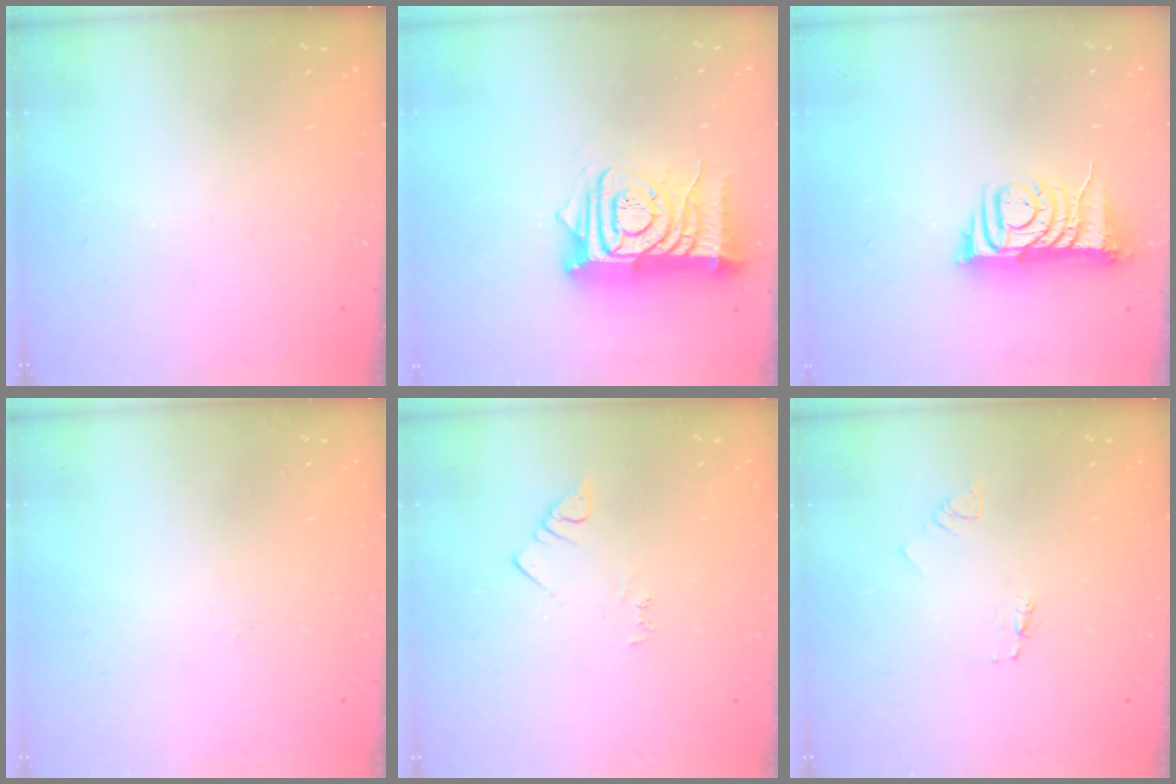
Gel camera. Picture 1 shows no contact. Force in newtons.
{"total": 14.5, "press": 14.4, "slide": 1.6}
{"total": 7.9, "press": 7.9, "slide": 1.0}
{"total": 0.0}
{"total": 2.5, "press": 2.5, "slide": 0.4}
{"total": 2.1, "press": 2.1, "slide": 0.1}